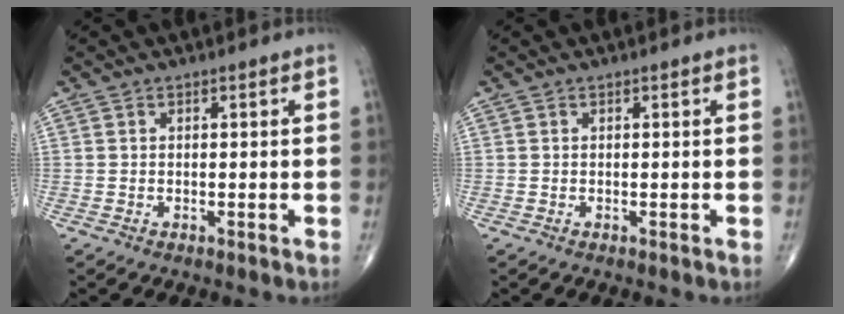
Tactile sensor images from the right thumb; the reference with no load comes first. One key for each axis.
{"total": 0.0}